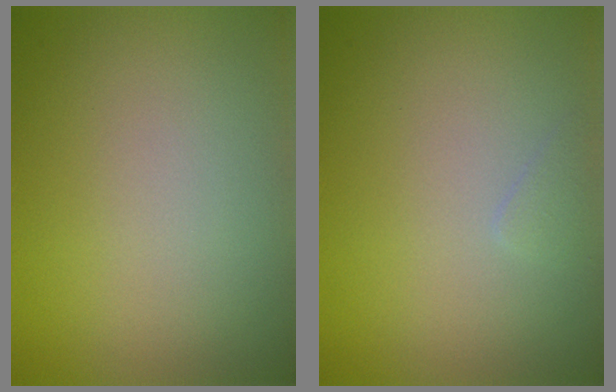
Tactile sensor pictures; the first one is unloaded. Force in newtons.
{"total": 0.6, "press": 0.6, "slide": 0.0}